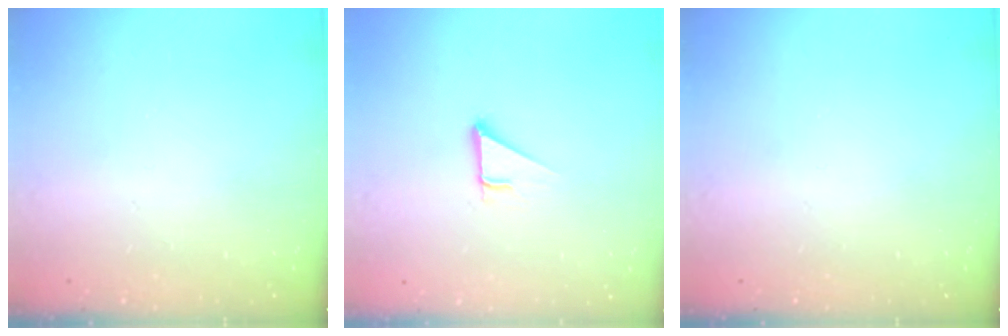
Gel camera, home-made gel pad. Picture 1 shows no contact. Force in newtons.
{"total": 3.0, "press": 3.0, "slide": 0.1}
{"total": 0.0}